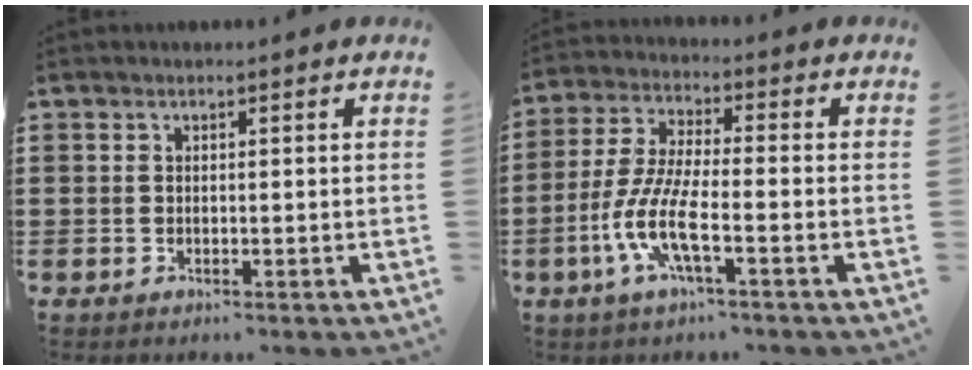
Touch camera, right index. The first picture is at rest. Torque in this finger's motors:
{"motor_torque": [2.14, 0.00, 1.05, 0.21]}